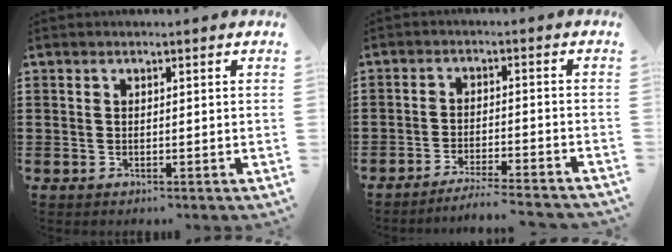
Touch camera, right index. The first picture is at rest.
{"total": 3.9, "force": [-3.7, -0.6, 0.8], "torque": [-0.015, -0.005, -0.076]}